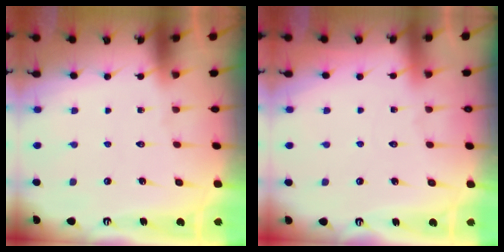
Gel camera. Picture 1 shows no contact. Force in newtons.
{"total": 2.1, "press": 2.1, "slide": 0.2}